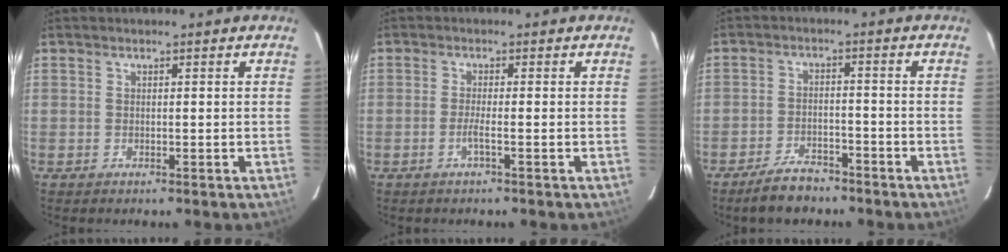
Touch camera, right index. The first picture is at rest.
{"total": 1.7, "force": [-0.7, -0.2, 1.5], "torque": [-0.031, -0.001, -0.016]}
{"total": 5.5, "force": [-4.6, 2.1, 2.2], "torque": [-0.047, -0.002, -0.078]}